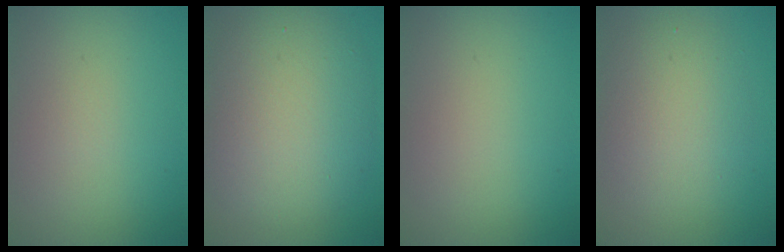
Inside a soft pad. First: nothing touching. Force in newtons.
{"total": 8.7, "press": 8.7, "slide": 0.4}
{"total": 0.0}
{"total": 2.5, "press": 2.5, "slide": 0.4}